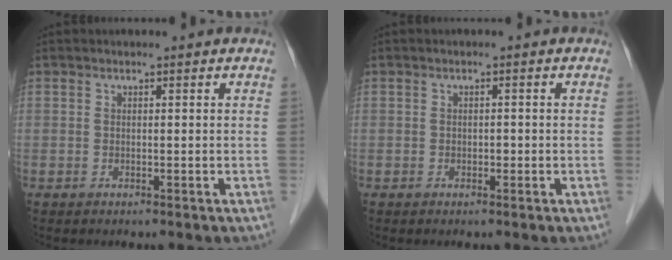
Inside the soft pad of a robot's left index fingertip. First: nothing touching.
{"total": 0.9, "force": [-0.4, 0.6, 0.5], "torque": [-0.007, -0.001, -0.007]}